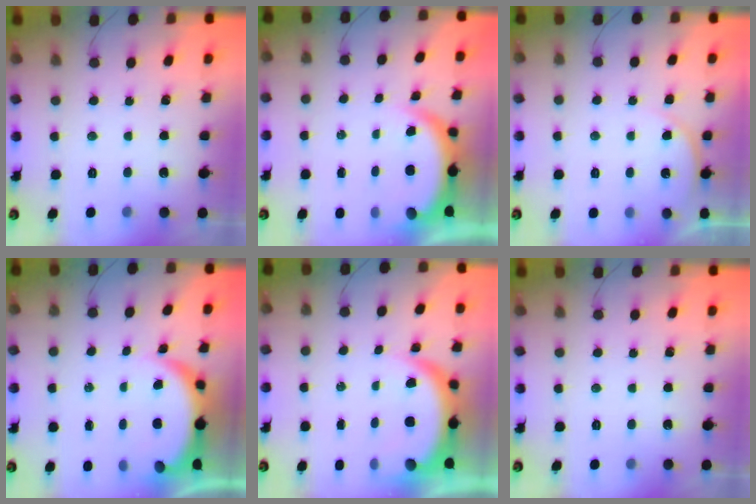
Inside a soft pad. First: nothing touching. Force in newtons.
{"total": 5.5, "press": 5.5, "slide": 0.2}
{"total": 5.0, "press": 5.0, "slide": 0.6}
{"total": 5.4, "press": 5.4, "slide": 0.2}
{"total": 7.3, "press": 7.2, "slide": 1.0}
{"total": 0.0}